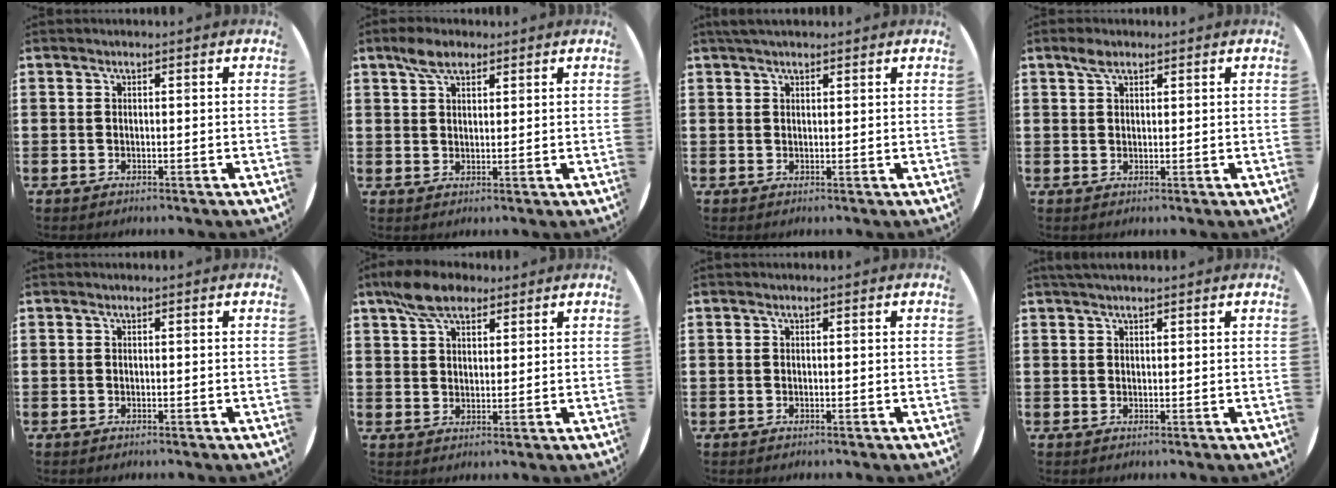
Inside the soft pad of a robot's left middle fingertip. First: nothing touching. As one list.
[{"total": 3.9, "force": [2.8, 1.8, 2.0], "torque": [-0.036, 0.004, 0.051]}, {"total": 1.7, "force": [1.5, 0.4, 0.7], "torque": [-0.016, 0.004, 0.027]}, {"total": 2.1, "force": [1.5, 1.0, 1.1], "torque": [-0.016, 0.002, 0.025]}, {"total": 0.0}, {"total": 6.4, "force": [4.9, 3.0, 2.9], "torque": [-0.063, 0.000, 0.091]}, {"total": 0.0}, {"total": 1.2, "force": [1.1, 0.1, 0.5], "torque": [-0.011, 0.002, 0.021]}]